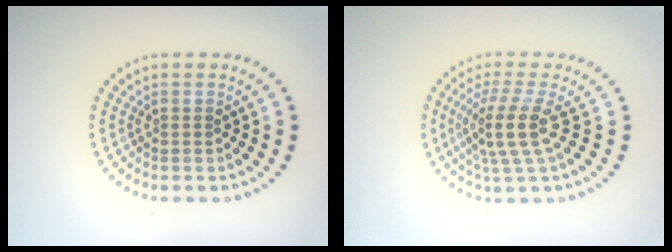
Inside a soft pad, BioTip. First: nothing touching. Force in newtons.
{"total": 3.8, "press": 2.8, "slide": 2.5}